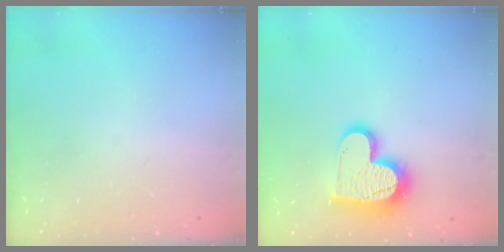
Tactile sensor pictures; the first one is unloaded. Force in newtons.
{"total": 15.2, "press": 15.1, "slide": 1.4}